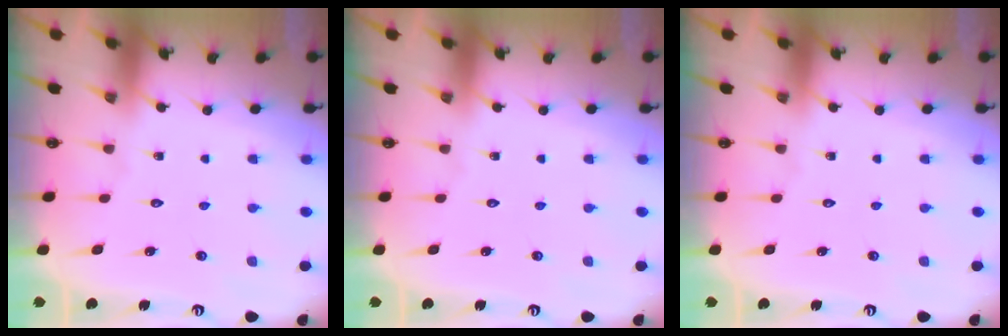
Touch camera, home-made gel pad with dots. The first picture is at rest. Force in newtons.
{"total": 0.0}
{"total": 0.0}